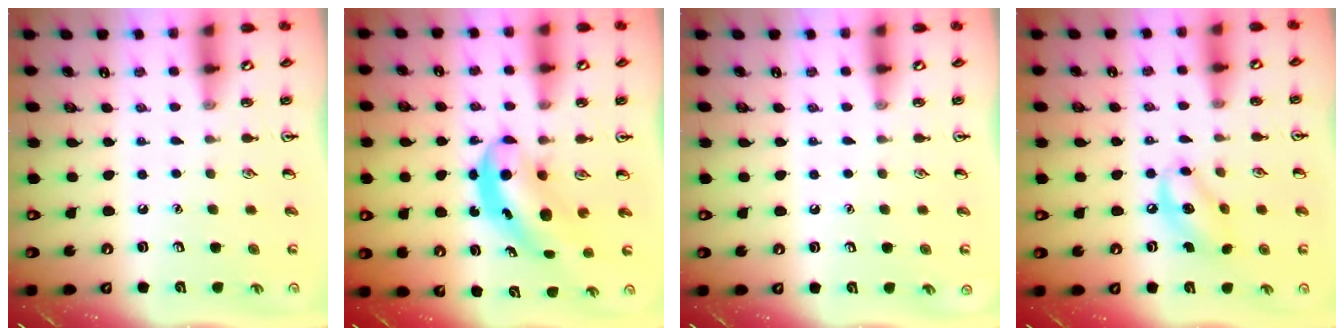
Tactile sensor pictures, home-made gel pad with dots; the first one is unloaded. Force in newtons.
{"total": 6.3, "press": 6.2, "slide": 1.3}
{"total": 0.0}
{"total": 8.1, "press": 8.0, "slide": 1.6}